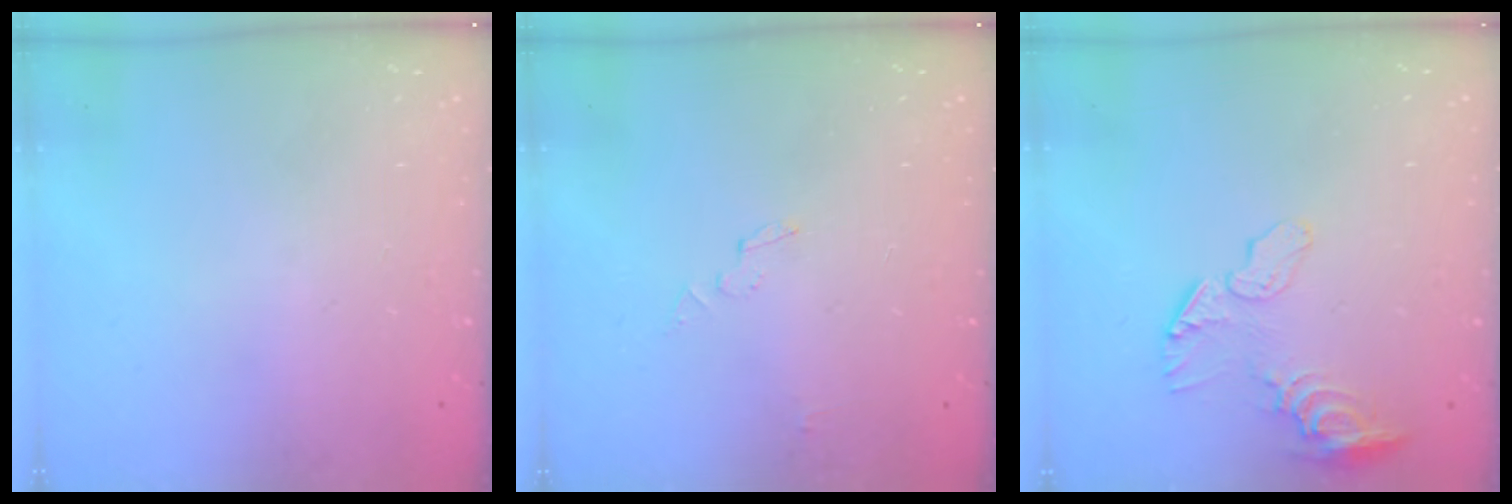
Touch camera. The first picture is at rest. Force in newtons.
{"total": 2.8, "press": 2.8, "slide": 0.2}
{"total": 9.0, "press": 8.9, "slide": 0.7}